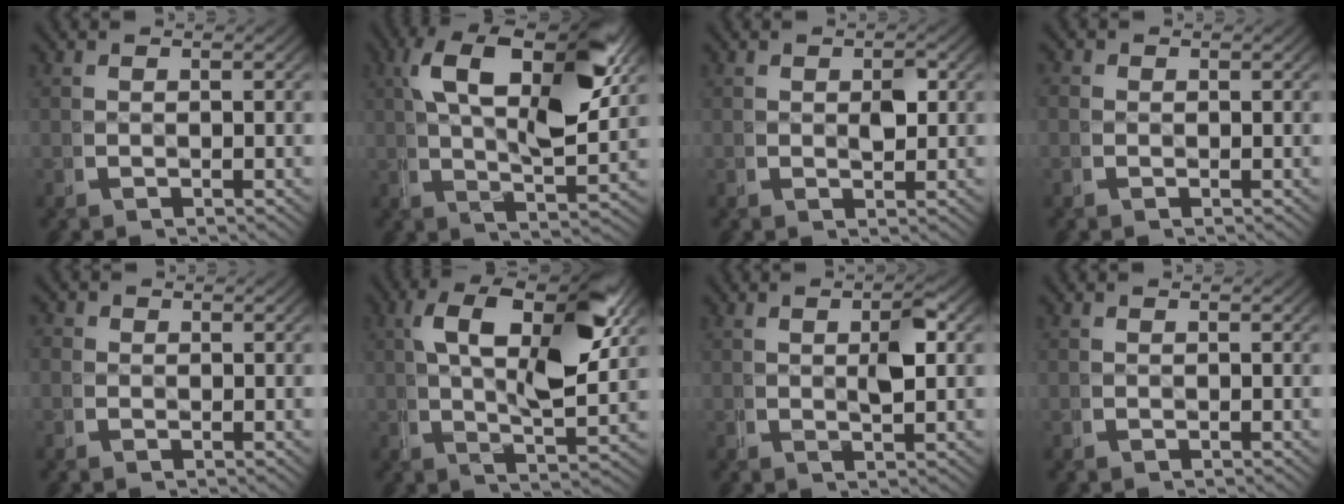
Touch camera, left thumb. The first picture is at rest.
{"total": 11.8, "force": [3.4, 4.8, 10.3], "torque": [-0.175, -0.004, 0.056]}
{"total": 1.7, "force": [0.5, 1.1, 1.3], "torque": [-0.026, -0.010, 0.012]}
{"total": 0.8, "force": [-0.1, 0.8, 0.1], "torque": [-0.004, -0.006, -0.006]}
{"total": 1.2, "force": [0.0, 1.1, 0.2], "torque": [-0.004, -0.005, -0.006]}
{"total": 10.7, "force": [2.8, 4.0, 9.5], "torque": [-0.159, -0.002, 0.045]}
{"total": 2.7, "force": [0.6, 0.5, 2.5], "torque": [-0.047, -0.001, 0.014]}
{"total": 0.0}